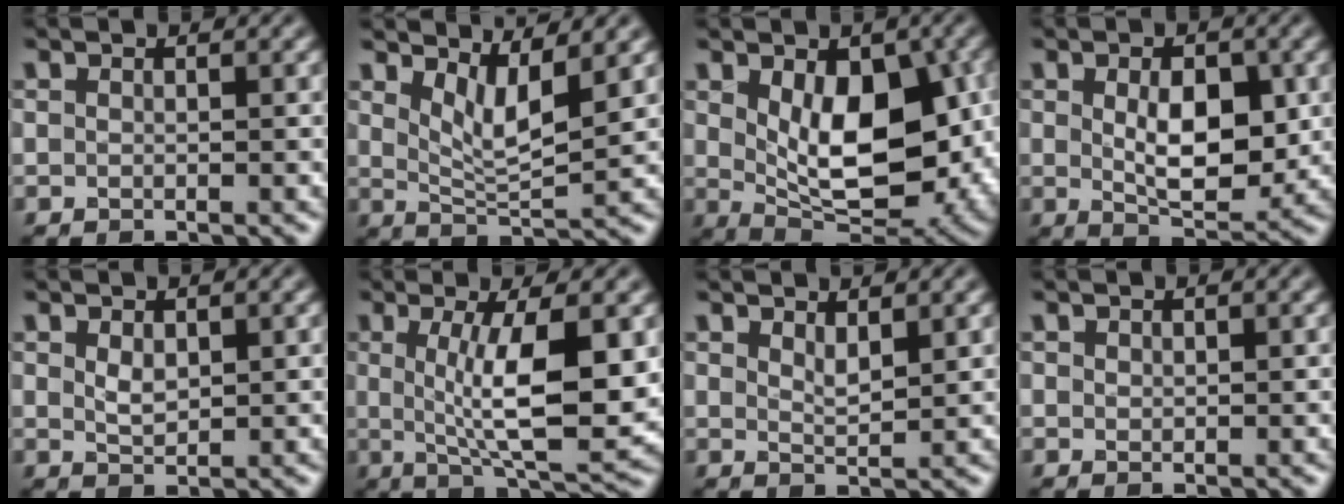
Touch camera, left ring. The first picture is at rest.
{"total": 4.0, "force": [2.3, 1.0, 3.1], "torque": [-0.057, -0.013, 0.043]}
{"total": 10.4, "force": [0.8, 5.7, 8.7], "torque": [-0.140, -0.018, 0.027]}
{"total": 5.9, "force": [0.3, 3.2, 4.9], "torque": [-0.079, -0.008, 0.011]}
{"total": 1.5, "force": [0.6, 0.9, 1.1], "torque": [-0.023, -0.003, 0.017]}
{"total": 8.3, "force": [0.8, 2.1, 8.0], "torque": [-0.127, -0.013, 0.021]}
{"total": 1.6, "force": [1.2, 0.4, 1.1], "torque": [-0.021, -0.003, 0.022]}
{"total": 0.5, "force": [0.4, 0.4, 0.1], "torque": [-0.002, -0.001, 0.009]}